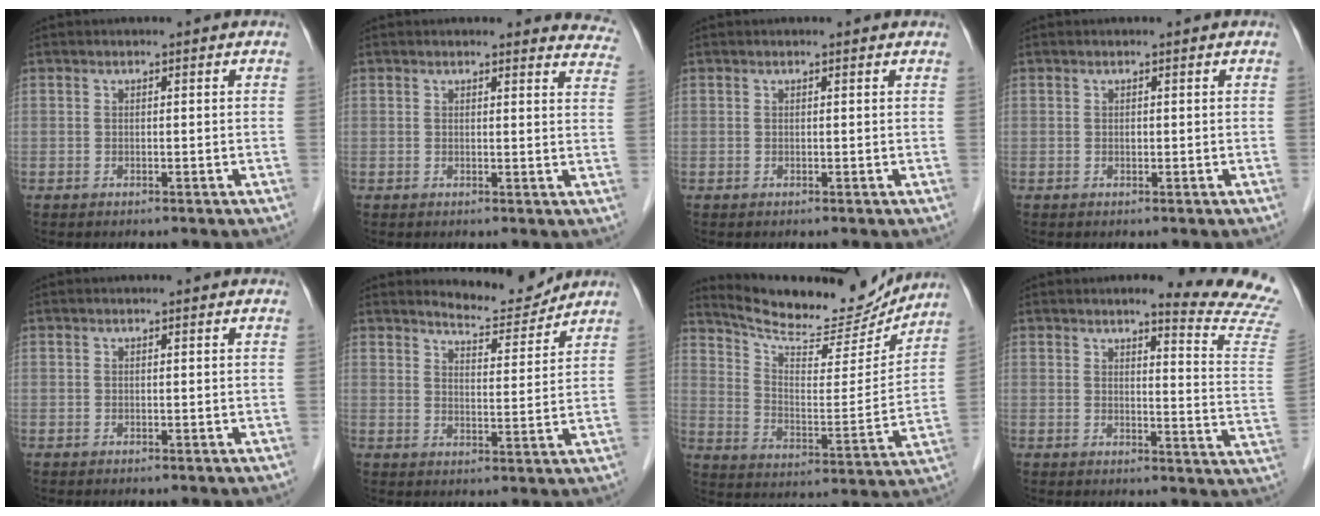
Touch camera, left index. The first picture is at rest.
{"total": 8.0, "force": [7.8, 1.6, 0.5], "torque": [0.036, -0.038, 0.040]}
{"total": 0.5, "force": [0.5, 0.1, 0.1], "torque": [-0.008, -0.001, 0.003]}
{"total": 0.0}
{"total": 0.0}
{"total": 5.9, "force": [5.9, 0.5, 0.2], "torque": [-0.013, -0.017, 0.088]}
{"total": 17.9, "force": [16.8, 3.5, 5.3], "torque": [-0.091, -0.021, 0.253]}
{"total": 12.3, "force": [11.8, -1.0, 3.2], "torque": [-0.030, -0.103, 0.109]}